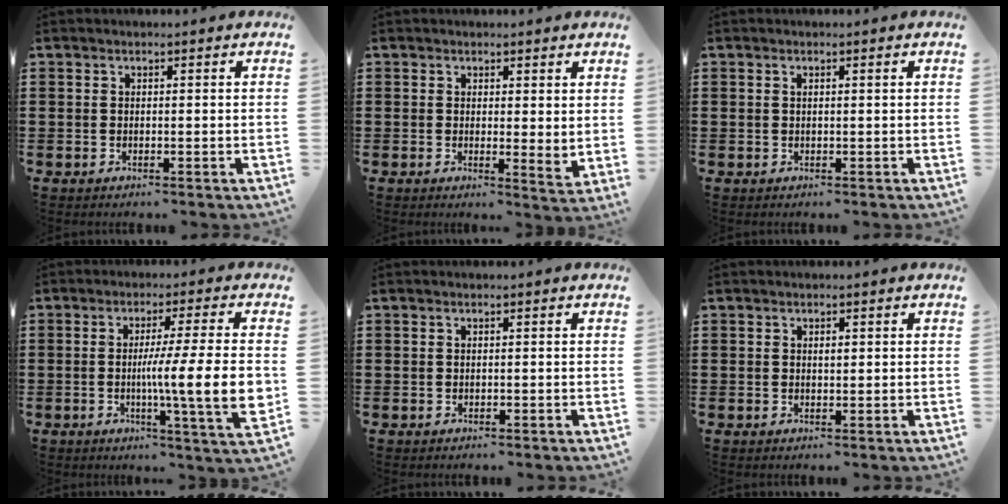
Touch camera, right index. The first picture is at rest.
{"total": 1.9, "force": [1.5, 0.5, 1.0], "torque": [-0.024, 0.004, 0.029]}
{"total": 0.7, "force": [0.3, 0.0, 0.6], "torque": [-0.014, 0.000, 0.006]}
{"total": 11.8, "force": [-0.9, 0.2, 11.8], "torque": [-0.201, -0.024, -0.024]}
{"total": 0.0}
{"total": 0.9, "force": [0.2, 0.4, 0.8], "torque": [-0.015, 0.002, 0.003]}